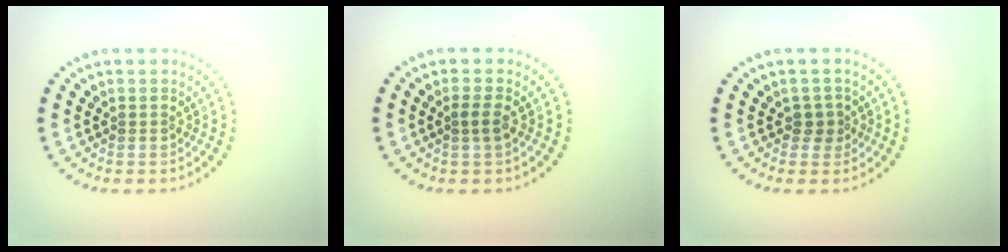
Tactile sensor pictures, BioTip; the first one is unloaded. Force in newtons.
{"total": 1.3, "press": 1.1, "slide": 0.7}
{"total": 1.3, "press": 1.1, "slide": 0.8}